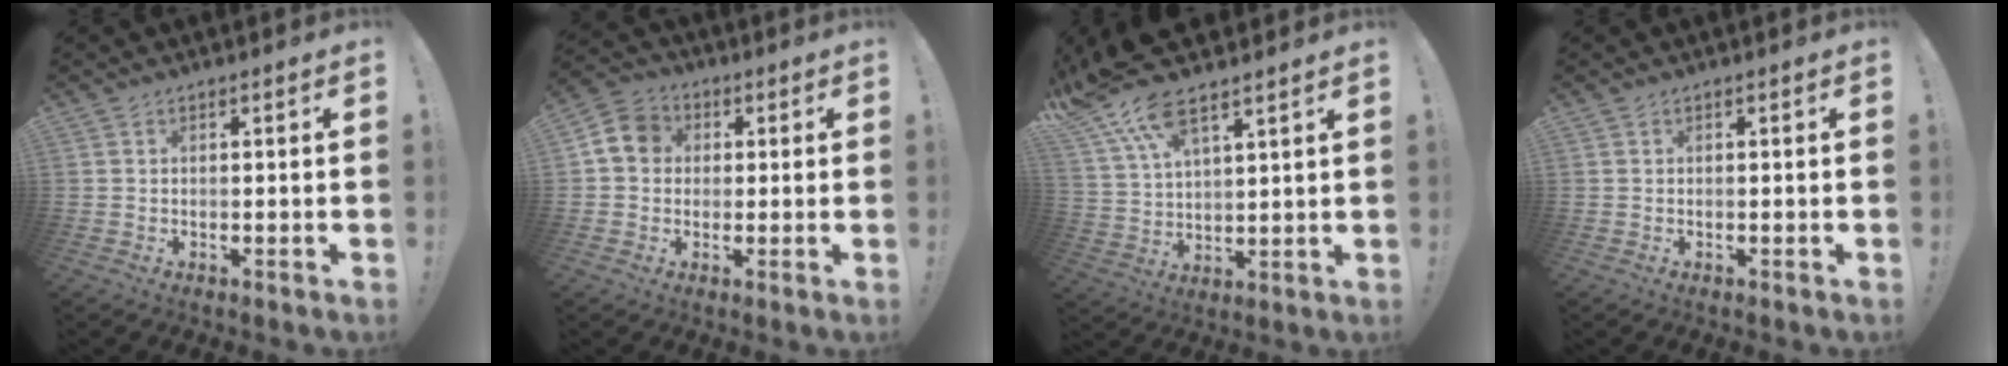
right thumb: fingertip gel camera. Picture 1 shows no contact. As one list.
[{"total": 8.4, "force": [1.2, 7.4, 3.8], "torque": [-0.064, 0.012, 0.028]}, {"total": 11.9, "force": [9.2, 3.6, 6.6], "torque": [-0.143, -0.046, 0.170]}, {"total": 0.0}]